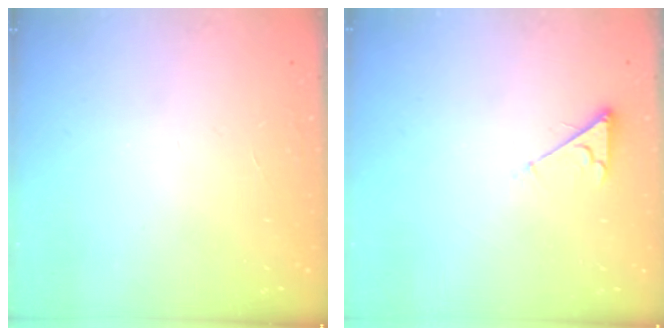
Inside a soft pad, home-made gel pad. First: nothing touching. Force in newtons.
{"total": 3.9, "press": 3.9, "slide": 0.6}